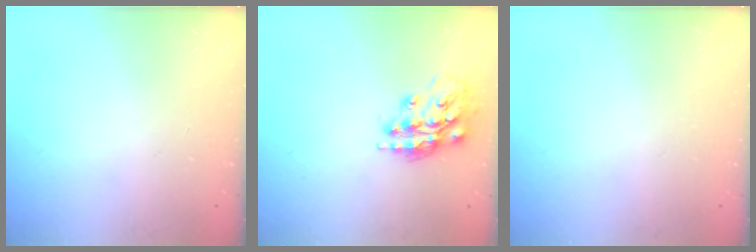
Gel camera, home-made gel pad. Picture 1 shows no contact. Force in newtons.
{"total": 14.9, "press": 14.9, "slide": 1.1}
{"total": 0.0}